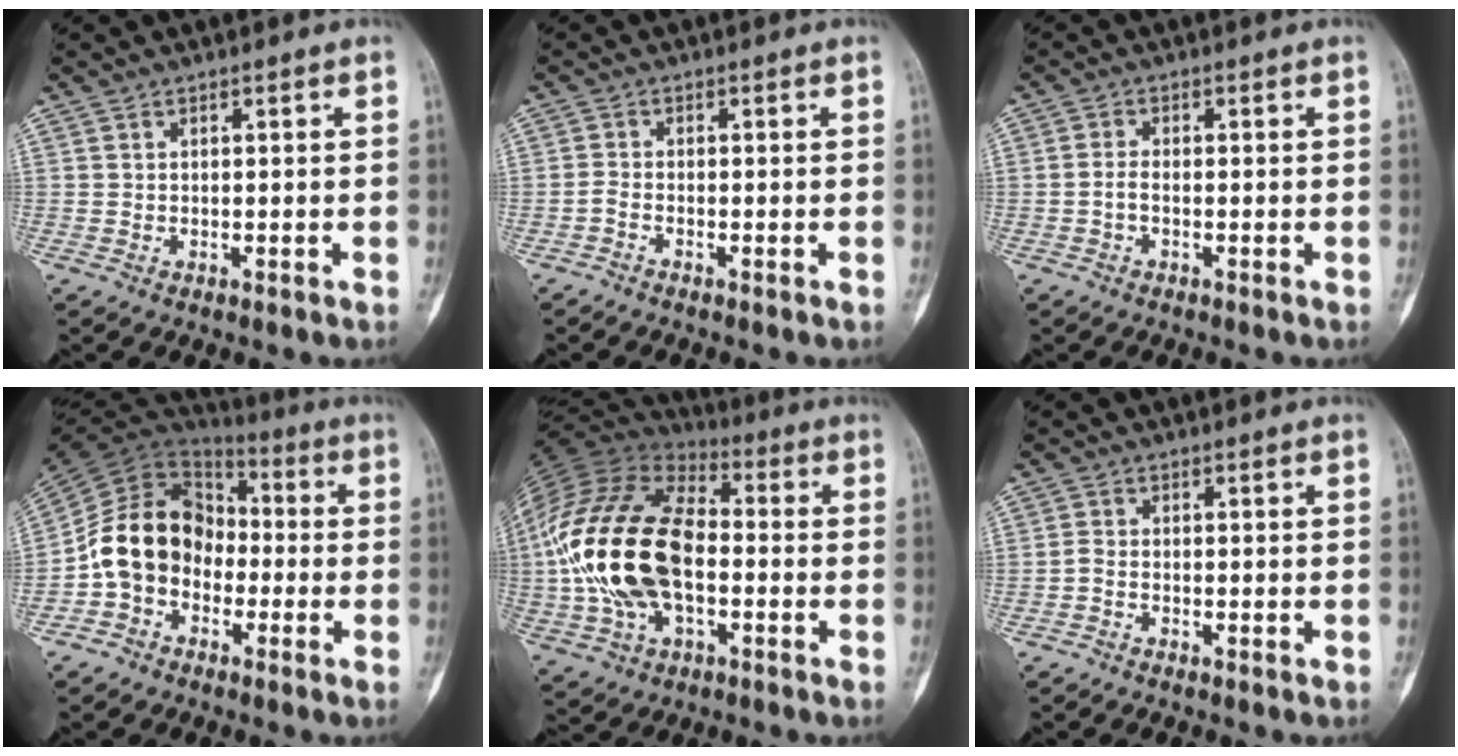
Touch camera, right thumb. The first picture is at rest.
{"total": 1.1, "force": [-0.9, 0.3, 0.6], "torque": [-0.017, 0.003, -0.023]}
{"total": 1.7, "force": [-0.7, 0.9, 1.3], "torque": [-0.026, 0.006, -0.016]}
{"total": 14.2, "force": [-3.3, 11.4, 7.8], "torque": [-0.122, 0.059, -0.073]}
{"total": 22.9, "force": [-1.9, 13.6, 18.4], "torque": [-0.375, 0.020, -0.036]}
{"total": 1.1, "force": [-0.8, 0.3, 0.6], "torque": [-0.017, 0.002, -0.022]}